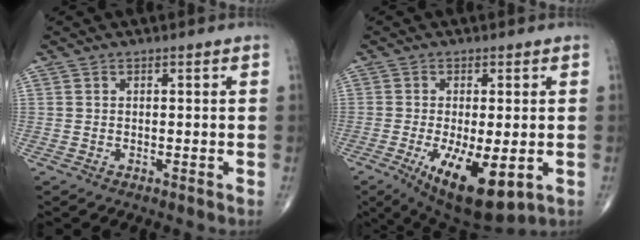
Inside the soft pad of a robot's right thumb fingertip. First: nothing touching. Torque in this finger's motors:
{"motor_torque": [-0.07, 0.69, 0.65, 0.29, 0.25]}